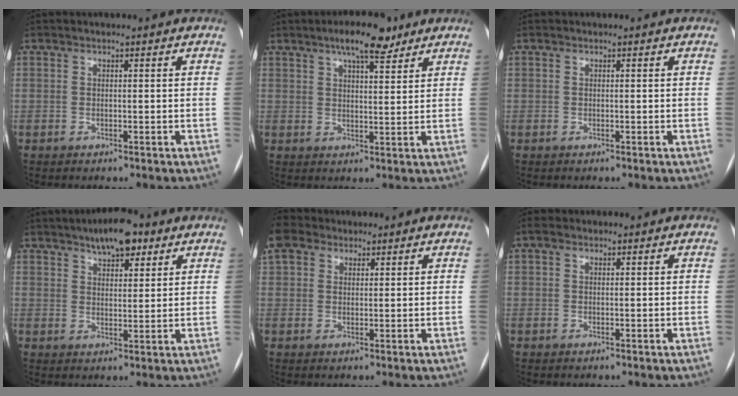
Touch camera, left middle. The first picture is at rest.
{"total": 7.2, "force": [5.1, 2.0, 4.8], "torque": [-0.080, 0.010, 0.078]}
{"total": 0.0}
{"total": 7.3, "force": [4.9, 2.7, 4.8], "torque": [-0.073, 0.011, 0.075]}
{"total": 3.8, "force": [3.1, 2.1, 0.9], "torque": [-0.032, 0.023, 0.067]}
{"total": 1.0, "force": [-0.2, -0.7, -0.7], "torque": [0.011, 0.006, -0.001]}